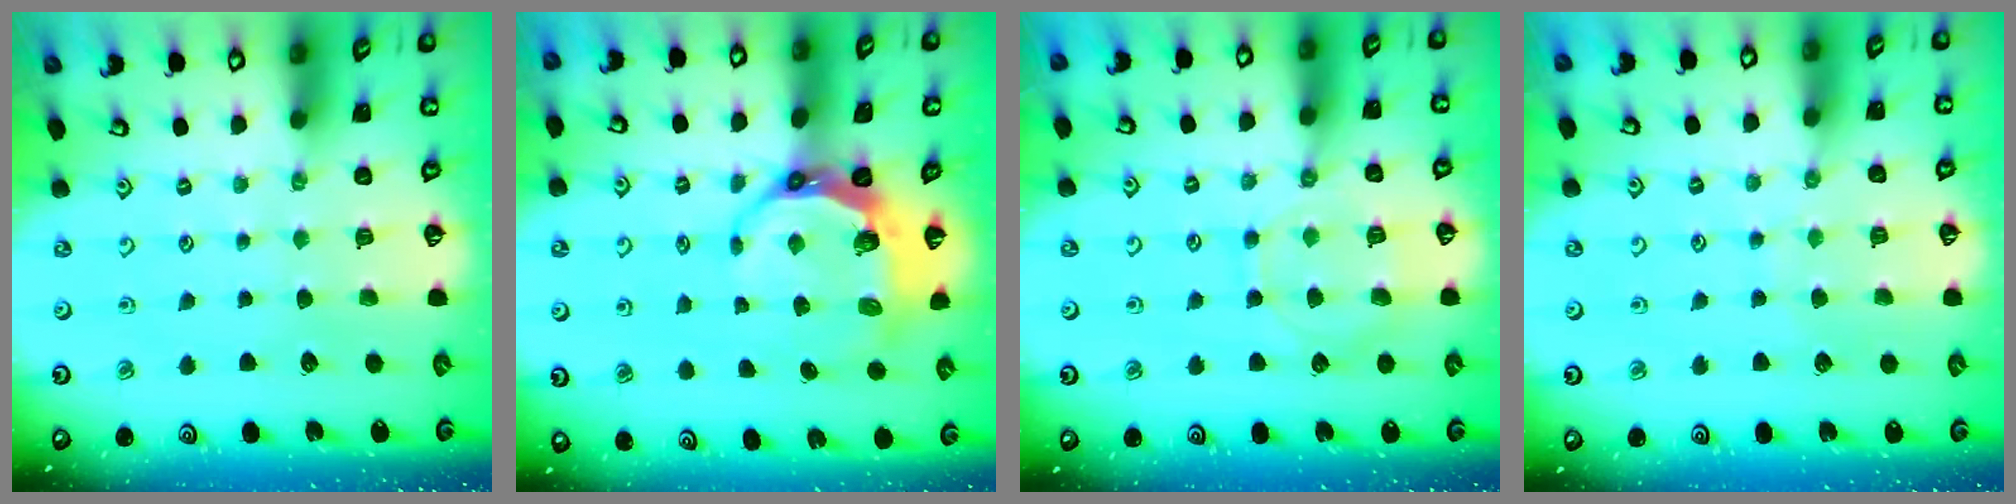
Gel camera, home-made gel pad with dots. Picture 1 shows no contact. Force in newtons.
{"total": 8.6, "press": 7.5, "slide": 4.2}
{"total": 10.0, "press": 10.0, "slide": 1.0}
{"total": 5.4, "press": 5.3, "slide": 0.6}